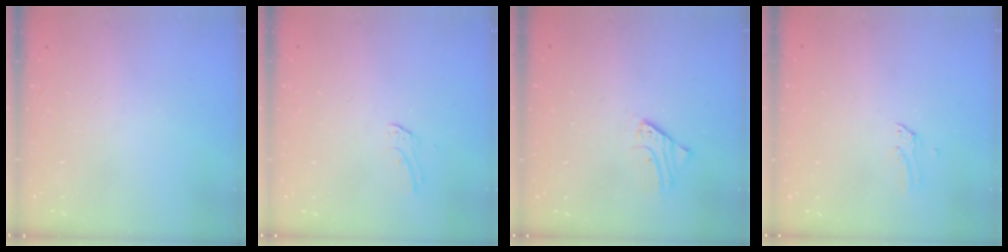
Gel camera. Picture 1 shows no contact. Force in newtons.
{"total": 3.5, "press": 3.4, "slide": 0.3}
{"total": 2.2, "press": 2.2, "slide": 0.2}
{"total": 0.0}